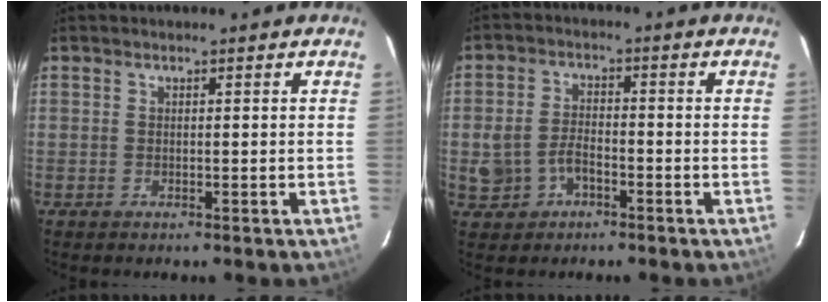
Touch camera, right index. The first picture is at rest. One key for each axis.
{"total": 6.1, "fx": -2.4, "fy": 4.3, "fz": 3.5, "tx": -0.086, "ty": 0.012, "tz": -0.035}